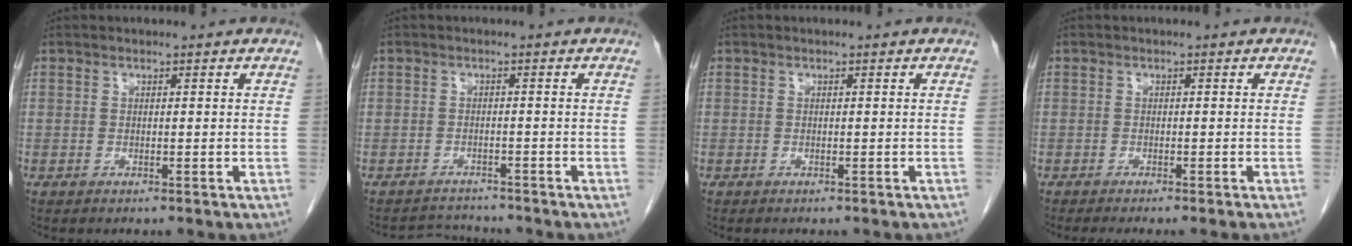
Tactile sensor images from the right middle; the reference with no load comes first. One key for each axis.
{"total": 3.1, "fx": -2.9, "fy": 0.6, "fz": -0.9, "tx": 0.011, "ty": -0.006, "tz": -0.048}
{"total": 1.7, "fx": -1.4, "fy": 0.5, "fz": 0.7, "tx": -0.014, "ty": -0.004, "tz": -0.014}
{"total": 4.1, "fx": -3.5, "fy": -0.6, "fz": 2.0, "tx": -0.017, "ty": -0.004, "tz": -0.050}